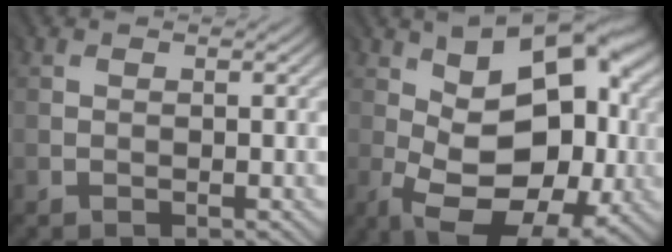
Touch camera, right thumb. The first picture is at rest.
{"total": 17.6, "force": [-0.5, 10.7, 13.9], "torque": [-0.204, -0.023, 0.014]}